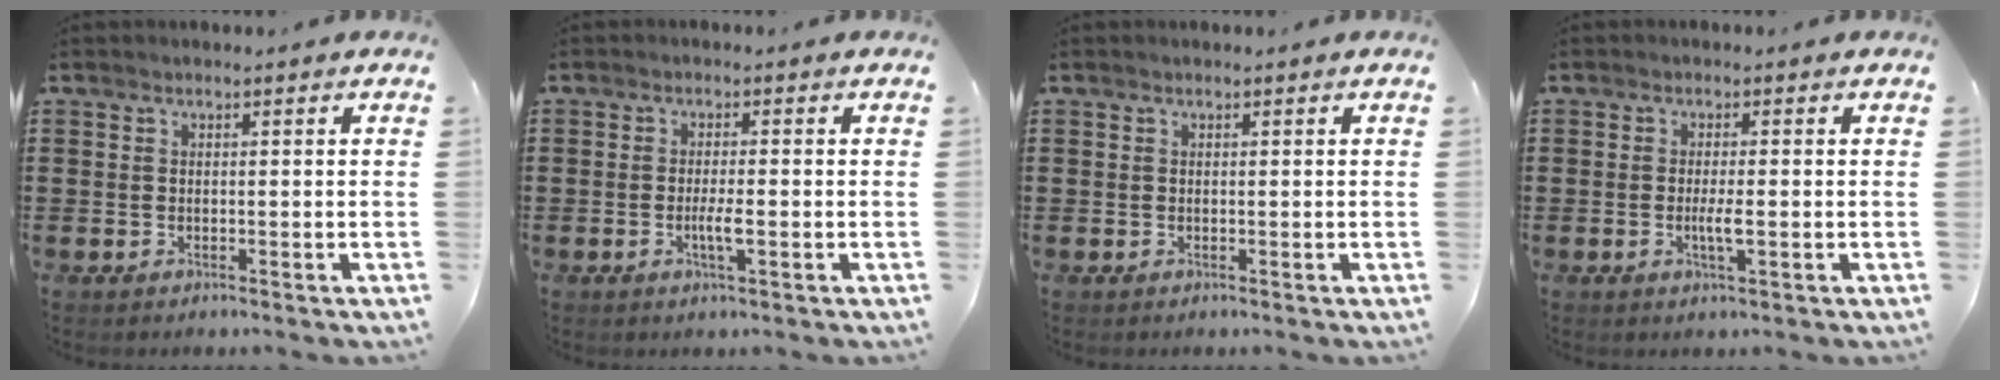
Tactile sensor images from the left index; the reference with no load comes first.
{"total": 2.8, "force": [-0.7, 0.4, 2.7], "torque": [-0.048, -0.002, -0.011]}
{"total": 0.0}
{"total": 2.6, "force": [-0.4, 0.3, 2.5], "torque": [-0.052, -0.005, -0.009]}